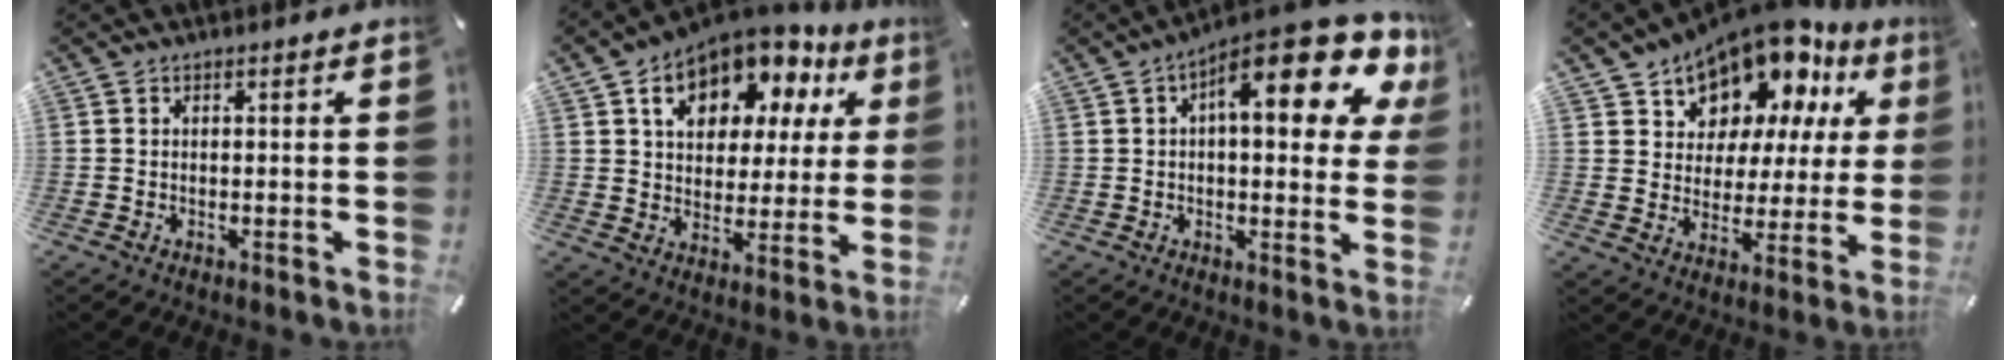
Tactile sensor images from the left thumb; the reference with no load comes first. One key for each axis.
{"total": 13.4, "fx": 7.6, "fy": 9.0, "fz": 6.5, "tx": -0.107, "ty": -0.048, "tz": 0.133}
{"total": 17.2, "fx": 7.8, "fy": 6.2, "fz": 14.0, "tx": -0.192, "ty": -0.050, "tz": 0.122}
{"total": 13.5, "fx": 10.9, "fy": 7.1, "fz": 3.6, "tx": -0.073, "ty": -0.102, "tz": 0.192}